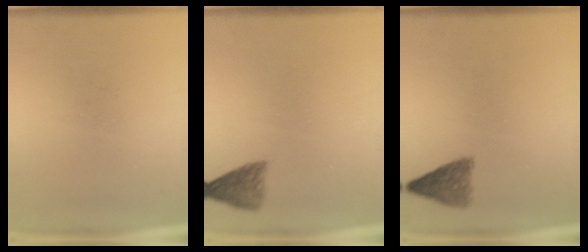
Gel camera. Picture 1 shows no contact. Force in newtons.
{"total": 3.2}
{"total": 3.4}